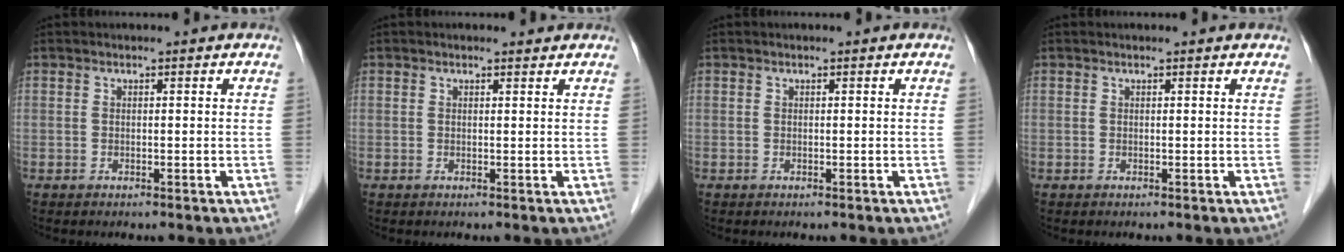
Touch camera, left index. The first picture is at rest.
{"total": 0.7, "force": [0.6, 0.3, 0.1], "torque": [-0.010, -0.003, 0.006]}
{"total": 0.0}
{"total": 0.7, "force": [0.7, 0.1, 0.2], "torque": [-0.010, 0.002, 0.004]}